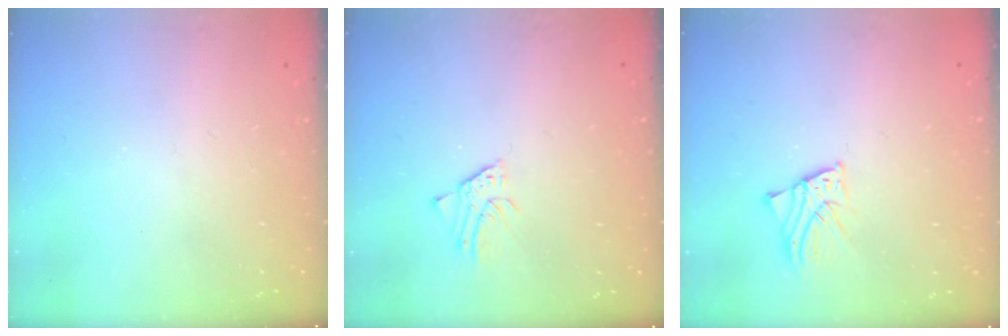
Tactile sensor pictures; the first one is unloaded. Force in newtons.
{"total": 1.1, "press": 1.1, "slide": 0.0}
{"total": 2.3, "press": 2.3, "slide": 0.1}